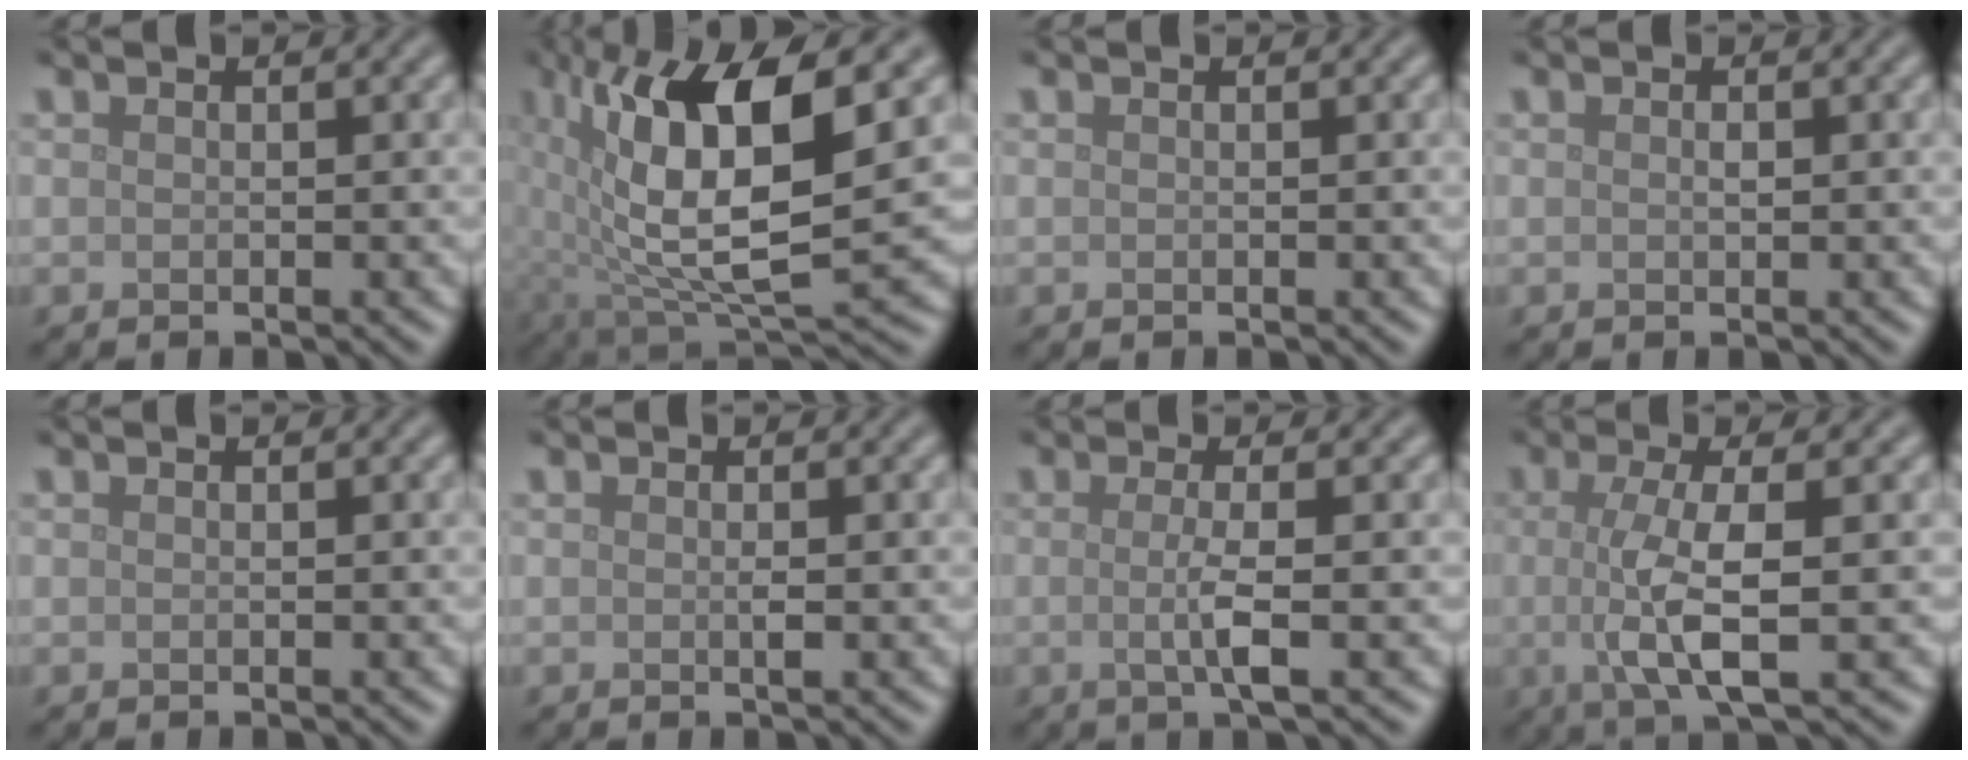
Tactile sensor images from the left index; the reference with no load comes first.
{"total": 12.7, "force": [2.7, 4.9, 11.4], "torque": [-0.206, -0.012, 0.058]}
{"total": 0.0}
{"total": 0.6, "force": [0.1, 0.3, 0.5], "torque": [-0.011, 0.001, 0.001]}
{"total": 0.0}
{"total": 0.6, "force": [0.0, 0.1, 0.6], "torque": [-0.012, -0.001, 0.000]}
{"total": 2.9, "force": [-0.2, 0.6, 2.9], "torque": [-0.052, -0.008, -0.007]}
{"total": 5.7, "force": [-0.4, 1.5, 5.5], "torque": [-0.102, -0.003, -0.010]}